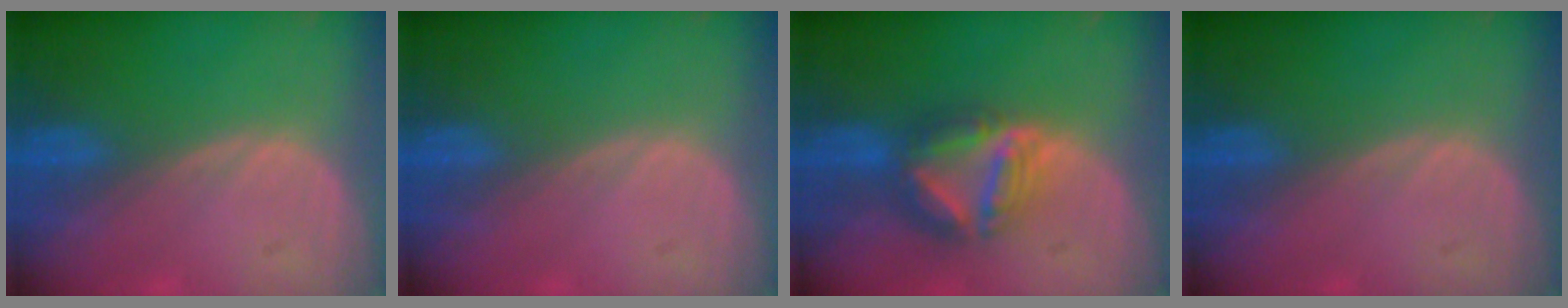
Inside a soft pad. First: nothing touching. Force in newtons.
{"total": 0.0}
{"total": 7.7, "press": 6.7, "slide": 3.7}
{"total": 0.0}